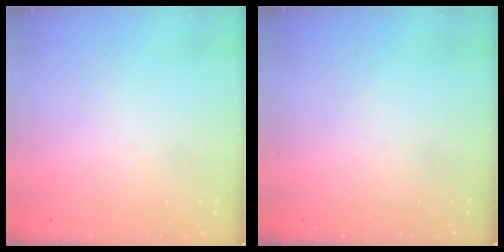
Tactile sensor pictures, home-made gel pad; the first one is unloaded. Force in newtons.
{"total": 0.0}